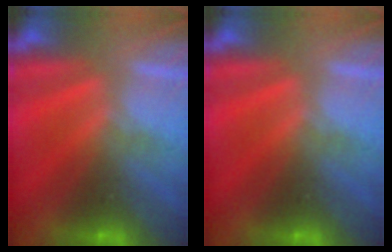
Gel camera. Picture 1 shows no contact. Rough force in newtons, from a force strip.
{"total": 0.0}